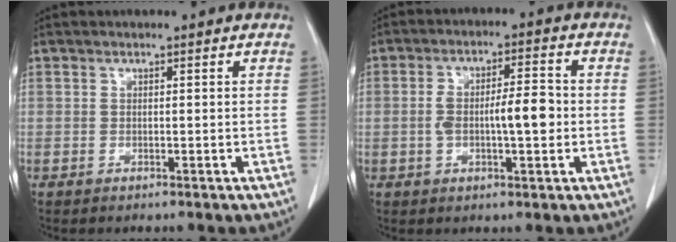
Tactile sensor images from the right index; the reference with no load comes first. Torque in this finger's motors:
{"motor_torque": [0.29, 0.04, 0.20, 0.10]}